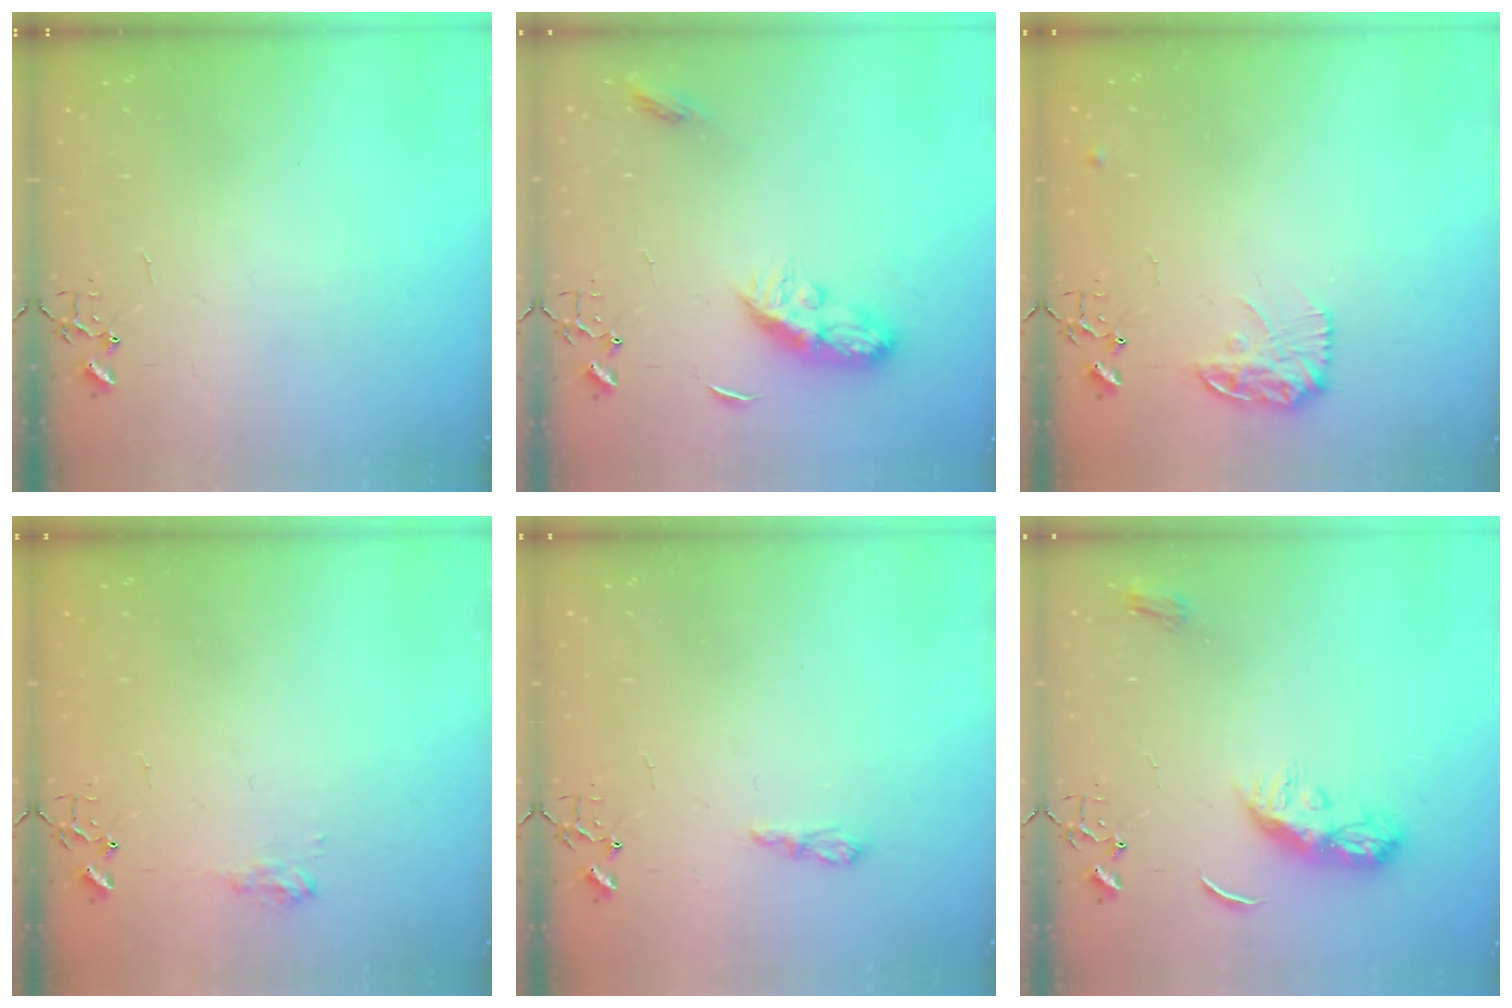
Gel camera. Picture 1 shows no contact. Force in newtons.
{"total": 9.7, "press": 9.7, "slide": 0.1}
{"total": 12.3, "press": 12.3, "slide": 0.5}
{"total": 7.8, "press": 7.8, "slide": 0.7}
{"total": 6.3, "press": 6.2, "slide": 0.8}
{"total": 9.0, "press": 9.0, "slide": 0.2}